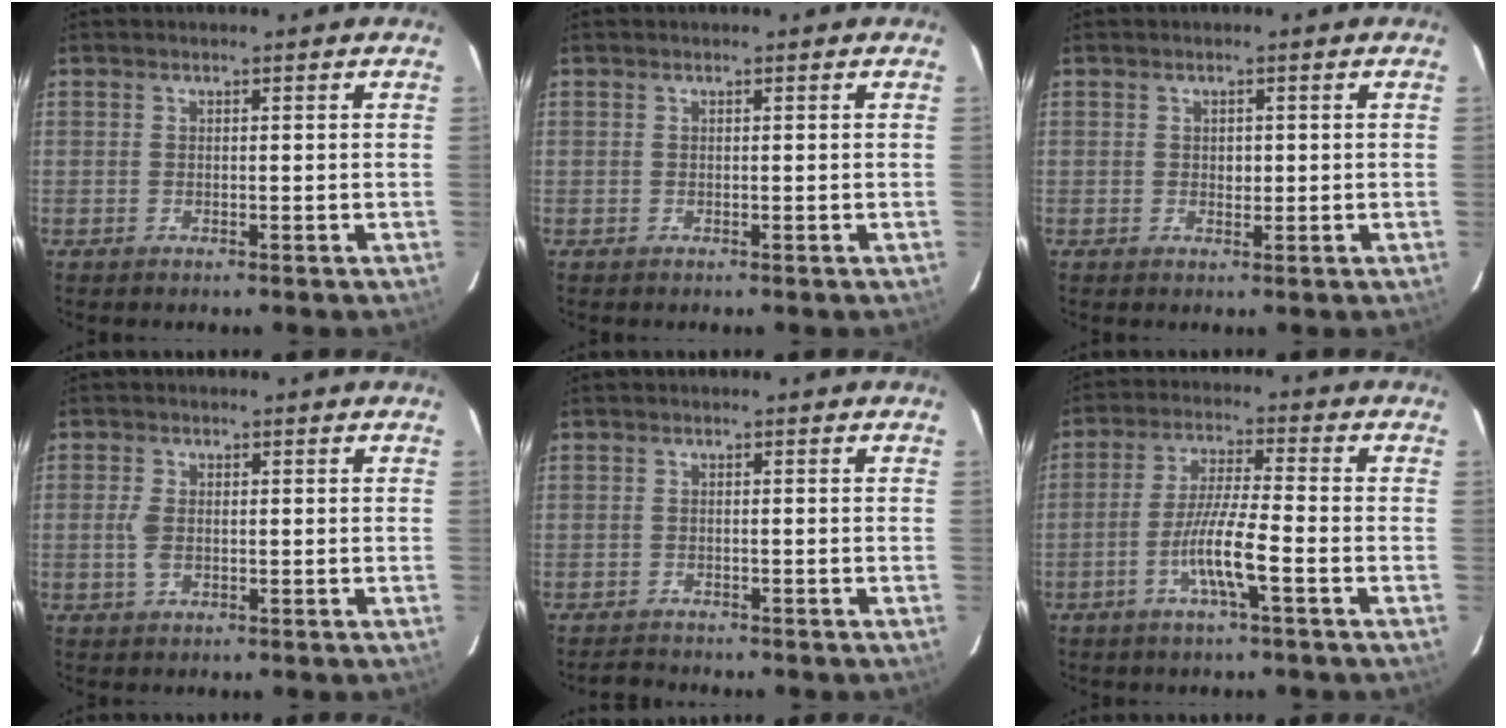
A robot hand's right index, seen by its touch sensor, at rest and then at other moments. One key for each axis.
{"total": 0.0}
{"total": 1.3, "fx": 0.1, "fy": 0.9, "fz": 0.9, "tx": -0.013, "ty": 0.000, "tz": 0.003}
{"total": 2.8, "fx": -0.2, "fy": 1.5, "fz": 2.4, "tx": -0.059, "ty": 0.004, "tz": -0.003}
{"total": 1.8, "fx": -1.7, "fy": 0.5, "fz": 0.1, "tx": -0.004, "ty": -0.007, "tz": -0.025}
{"total": 8.0, "fx": -3.1, "fy": 0.0, "fz": 7.4, "tx": -0.142, "ty": -0.002, "tz": -0.062}